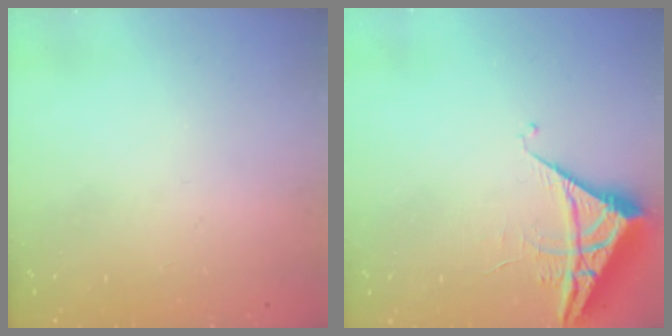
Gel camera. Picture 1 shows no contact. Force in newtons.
{"total": 6.1, "press": 6.1, "slide": 0.3}